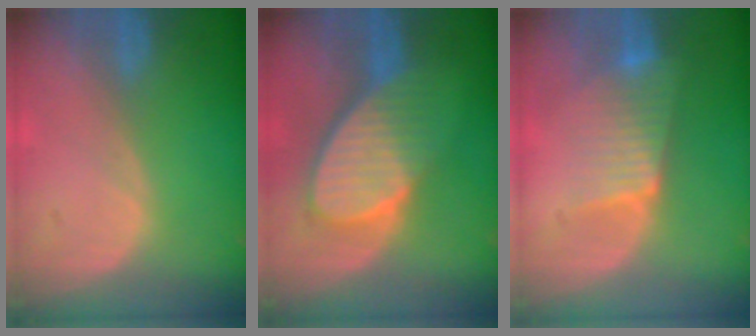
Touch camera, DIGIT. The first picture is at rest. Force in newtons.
{"total": 8.8, "press": 8.0, "slide": 3.7}
{"total": 6.6, "press": 6.2, "slide": 2.4}